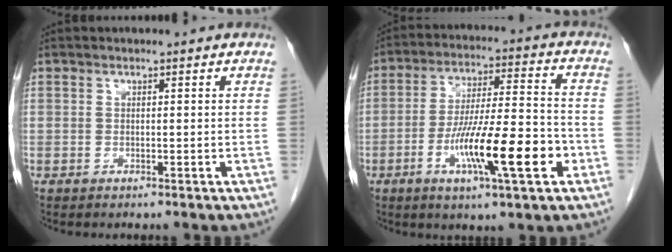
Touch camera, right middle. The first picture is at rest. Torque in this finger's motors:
{"motor_torque": [1.11, -1.03, 0.37, 0.21]}